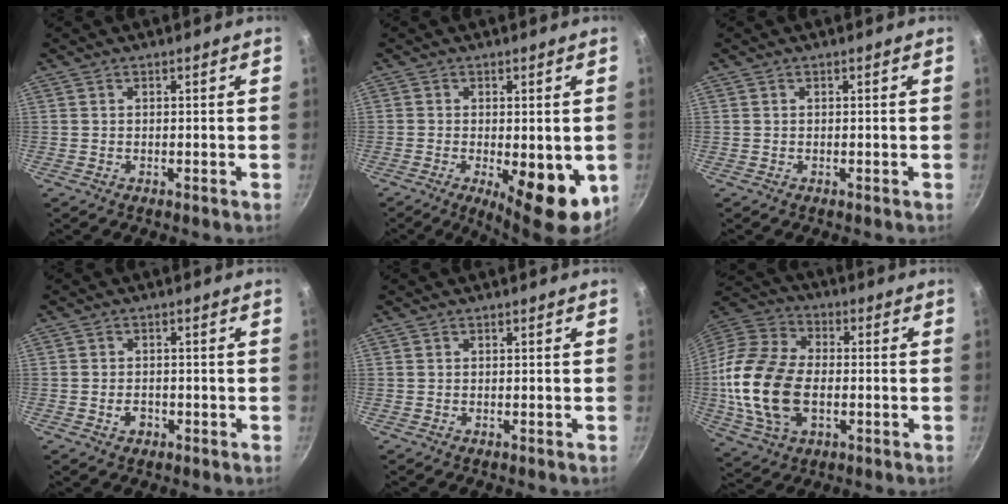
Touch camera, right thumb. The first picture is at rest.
{"total": 12.0, "force": [-3.0, 4.8, 10.6], "torque": [-0.123, -0.007, -0.027]}
{"total": 0.0}
{"total": 2.5, "force": [-1.0, 1.9, 1.3], "torque": [-0.016, 0.011, -0.015]}
{"total": 0.0}
{"total": 20.1, "force": [-2.2, 12.8, 15.3], "torque": [-0.298, 0.022, -0.045]}